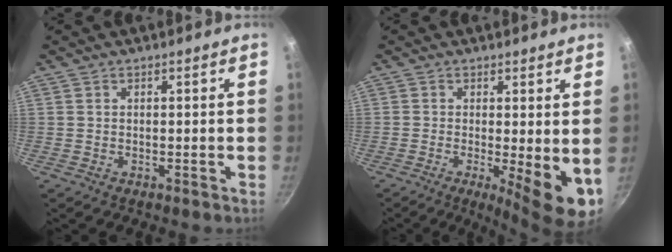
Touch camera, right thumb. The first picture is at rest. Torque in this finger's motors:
{"motor_torque": [-0.13, 1.06, -0.01, -0.22, 0.04]}